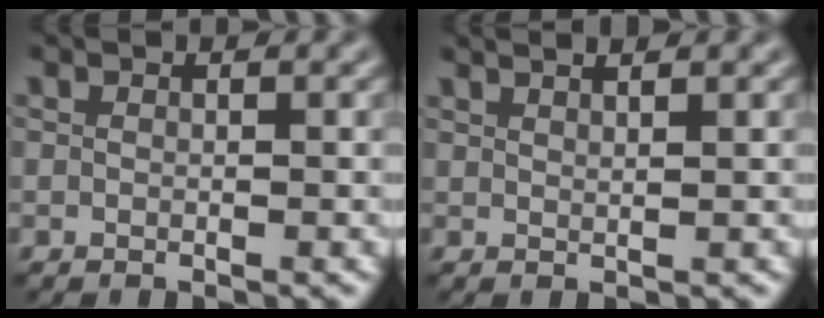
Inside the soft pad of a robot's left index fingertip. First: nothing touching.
{"total": 2.7, "force": [1.9, 1.0, 1.7], "torque": [0.004, 0.019, -0.001]}